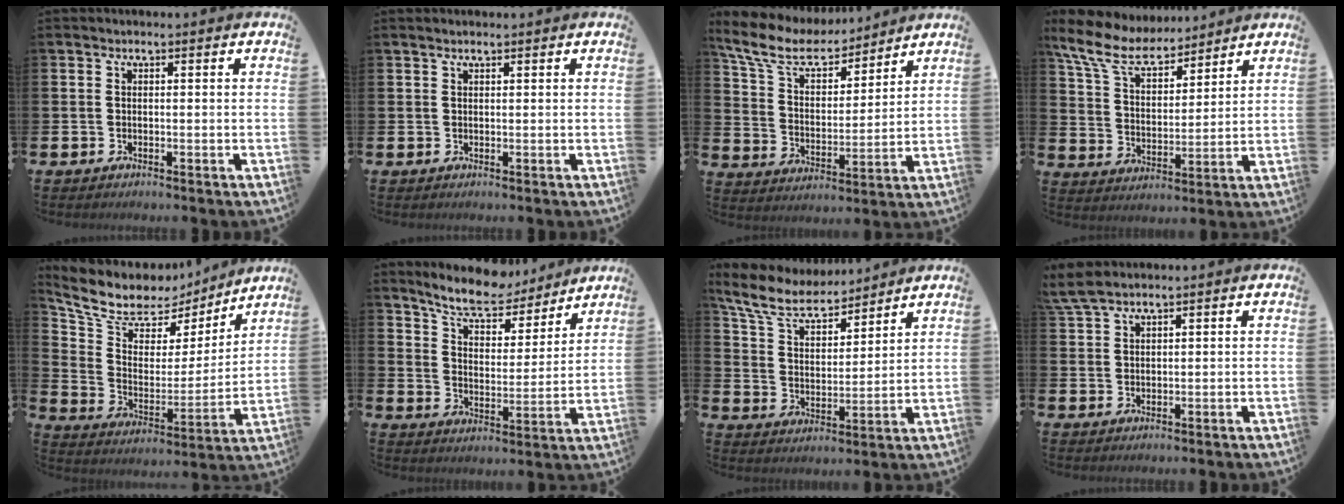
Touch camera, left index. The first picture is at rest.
{"total": 0.9, "force": [0.8, 0.1, 0.3], "torque": [-0.002, 0.000, 0.014]}
{"total": 9.4, "force": [8.2, 3.1, 3.2], "torque": [-0.105, -0.046, 0.147]}
{"total": 9.3, "force": [8.1, 3.2, 3.3], "torque": [-0.104, -0.043, 0.149]}
{"total": 8.9, "force": [7.8, 3.9, 1.7], "torque": [-0.086, -0.051, 0.139]}
{"total": 9.0, "force": [8.4, 2.1, 2.4], "torque": [-0.072, -0.057, 0.148]}
{"total": 8.5, "force": [7.5, 2.7, 3.0], "torque": [-0.095, -0.042, 0.133]}
{"total": 3.9, "force": [3.4, 1.0, 1.7], "torque": [-0.028, -0.010, 0.061]}